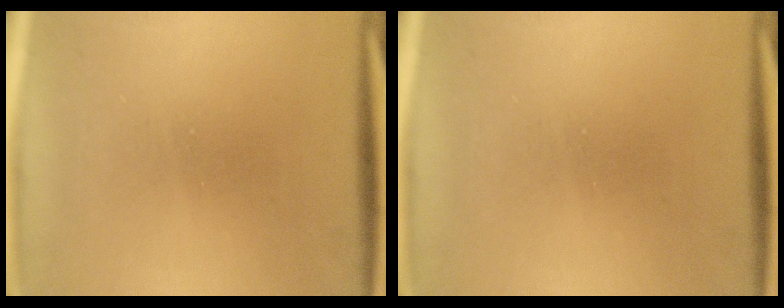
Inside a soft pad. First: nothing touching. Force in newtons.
{"total": 0.0}